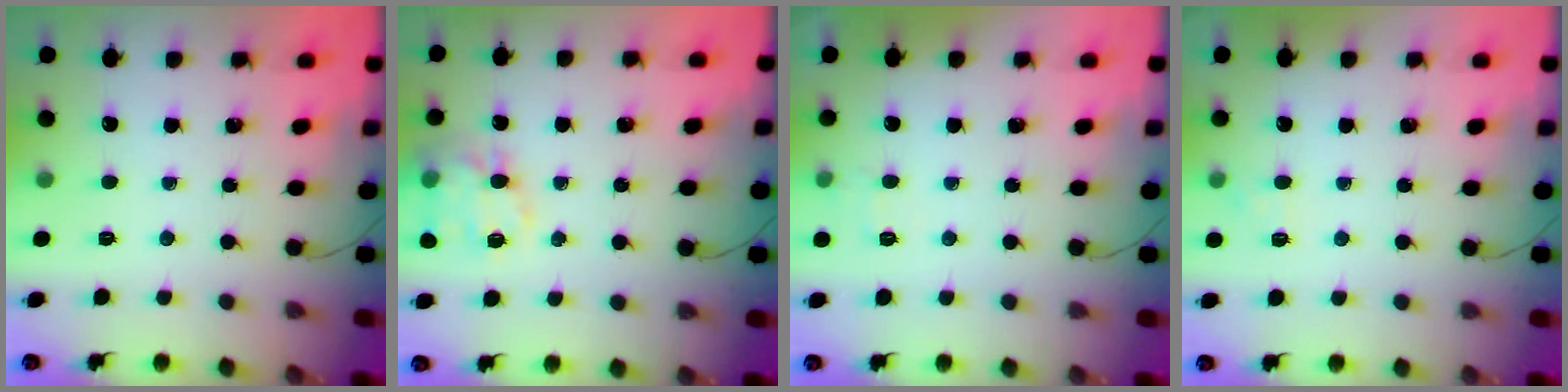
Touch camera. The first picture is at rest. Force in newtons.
{"total": 15.9, "press": 15.8, "slide": 1.8}
{"total": 6.6, "press": 6.4, "slide": 1.6}
{"total": 4.6, "press": 4.4, "slide": 1.3}